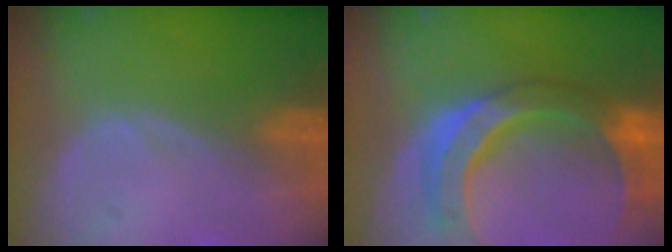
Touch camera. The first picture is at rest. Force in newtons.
{"total": 11.6, "press": 9.8, "slide": 6.2}